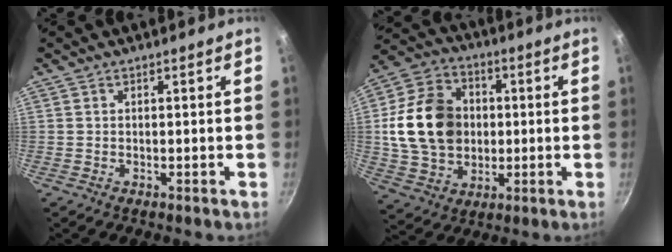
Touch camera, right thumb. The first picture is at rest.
{"total": 18.2, "force": [1.1, 14.2, 11.3], "torque": [-0.182, 0.014, 0.022]}